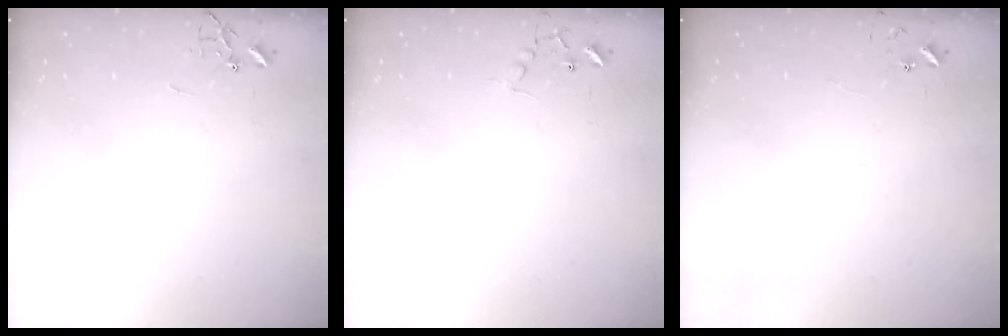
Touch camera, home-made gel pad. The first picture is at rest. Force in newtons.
{"total": 6.7, "press": 6.7, "slide": 0.4}
{"total": 4.7, "press": 4.7, "slide": 0.5}